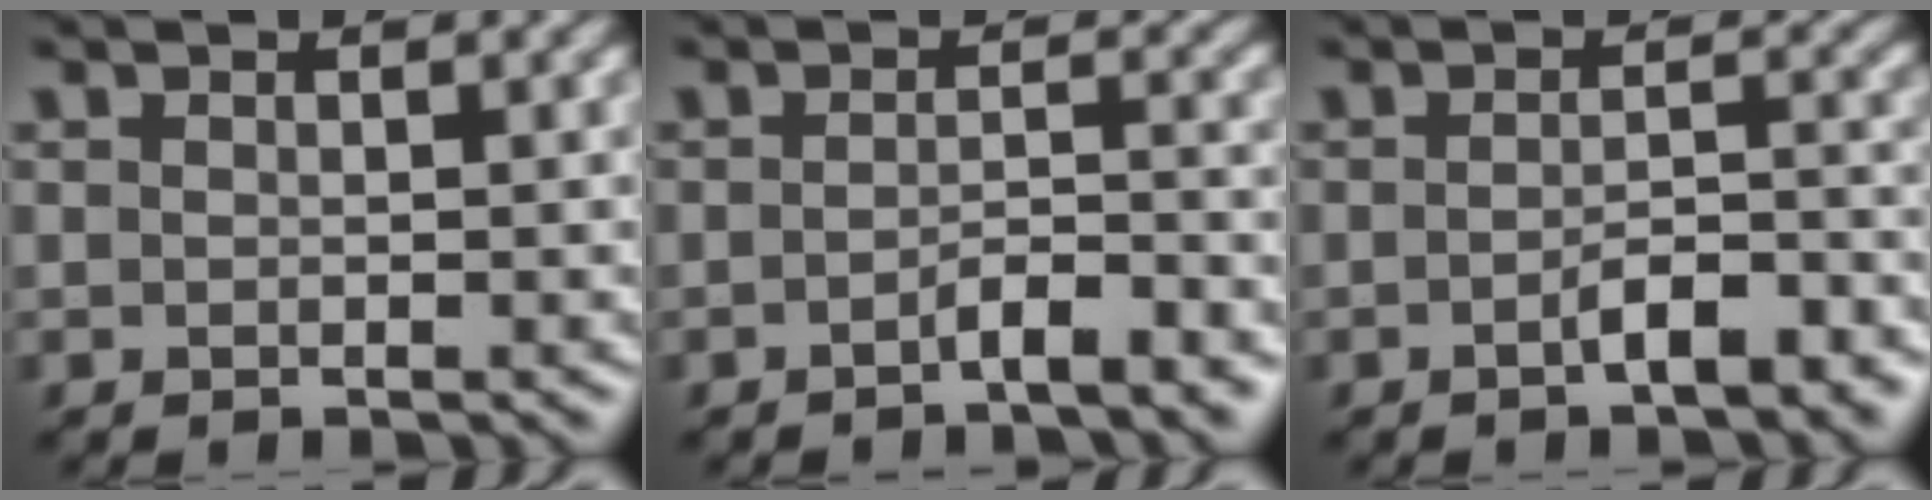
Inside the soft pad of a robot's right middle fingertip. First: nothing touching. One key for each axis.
{"total": 2.7, "fx": -1.7, "fy": 0.6, "fz": 2.0, "tx": -0.032, "ty": 0.008, "tz": -0.032}
{"total": 3.8, "fx": -2.0, "fy": 1.2, "fz": 3.0, "tx": -0.051, "ty": 0.004, "tz": -0.031}